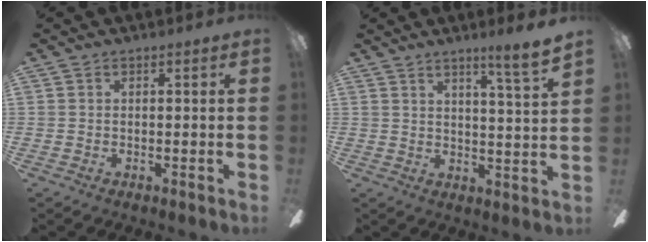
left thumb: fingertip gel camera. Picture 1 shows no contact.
{"total": 6.4, "force": [5.0, -0.5, 3.9], "torque": [-0.054, -0.037, 0.078]}